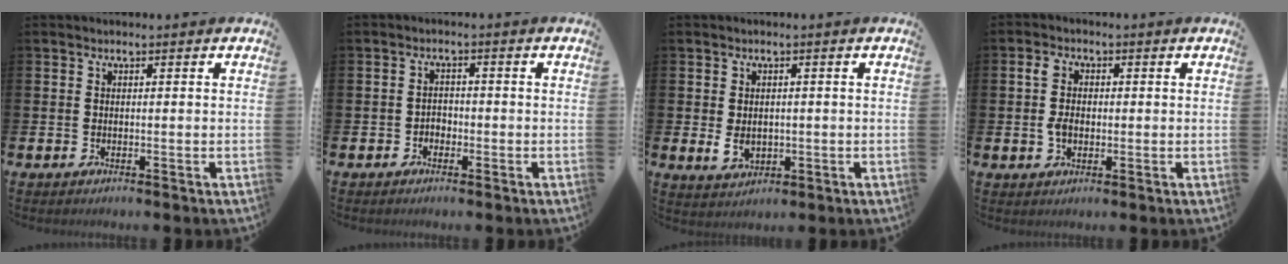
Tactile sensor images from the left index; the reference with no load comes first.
{"total": 1.6, "force": [-1.1, 1.2, 0.3], "torque": [-0.002, -0.001, -0.025]}
{"total": 2.7, "force": [0.1, 1.9, 1.9], "torque": [-0.023, -0.002, -0.002]}
{"total": 3.9, "force": [0.3, 2.8, 2.8], "torque": [-0.046, 0.008, 0.000]}